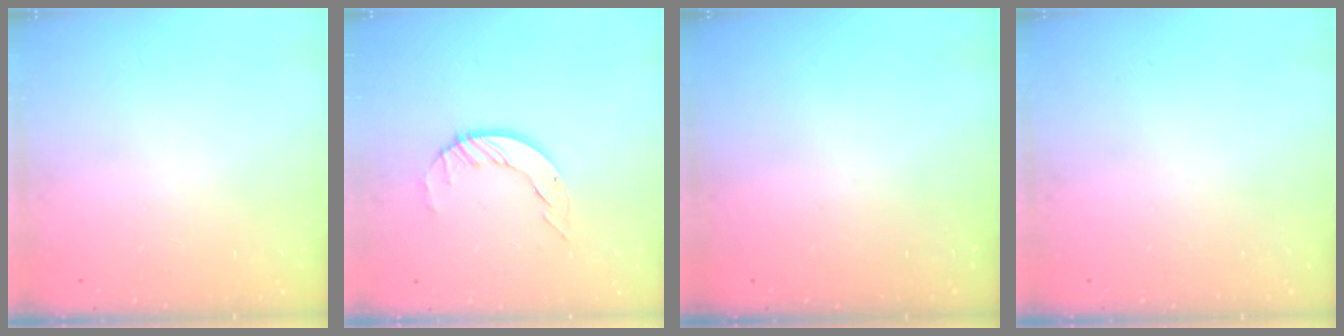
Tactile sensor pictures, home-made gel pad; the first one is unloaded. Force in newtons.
{"total": 4.5, "press": 4.5, "slide": 0.4}
{"total": 0.0}
{"total": 0.0}